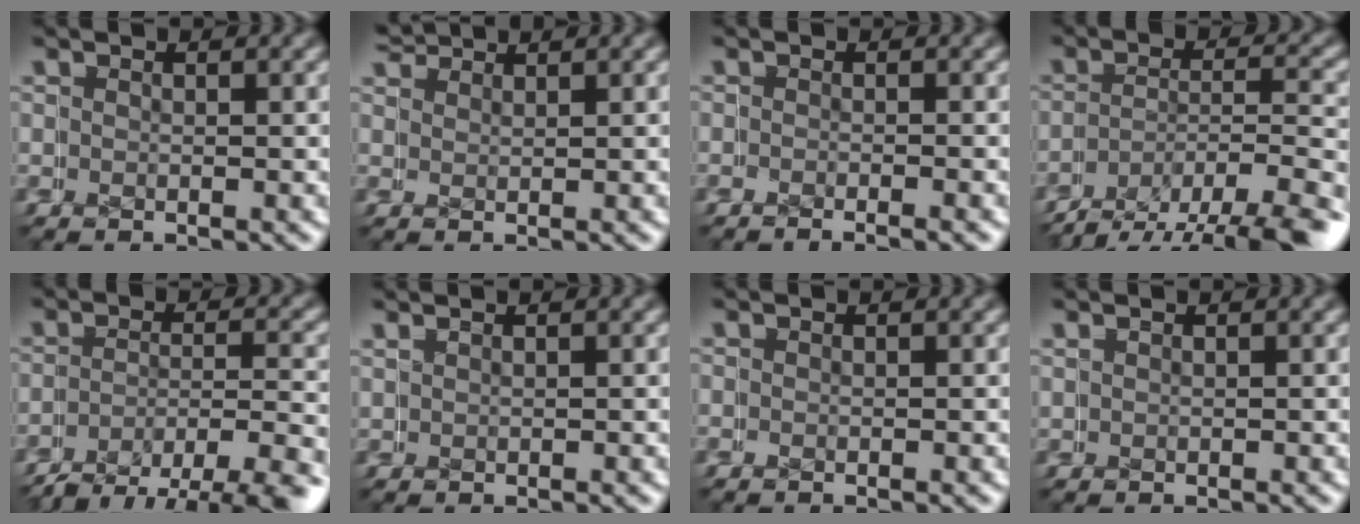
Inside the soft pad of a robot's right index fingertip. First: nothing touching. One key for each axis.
{"total": 2.7, "fx": 2.6, "fy": -0.5, "fz": 0.0, "tx": 0.001, "ty": 0.007, "tz": 0.051}
{"total": 1.5, "fx": -1.4, "fy": 0.0, "fz": 0.4, "tx": 0.007, "ty": 0.002, "tz": -0.023}
{"total": 6.9, "fx": -4.9, "fy": 2.3, "fz": 4.2, "tx": -0.049, "ty": -0.001, "tz": -0.072}
{"total": 5.9, "fx": -4.2, "fy": 2.3, "fz": 3.5, "tx": -0.043, "ty": -0.006, "tz": -0.058}
{"total": 1.2, "fx": 1.0, "fy": -0.5, "fz": -0.3, "tx": 0.008, "ty": 0.005, "tz": 0.020}
{"total": 0.0}
{"total": 0.7, "fx": 0.6, "fy": -0.2, "fz": -0.2, "tx": 0.007, "ty": 0.002, "tz": 0.010}